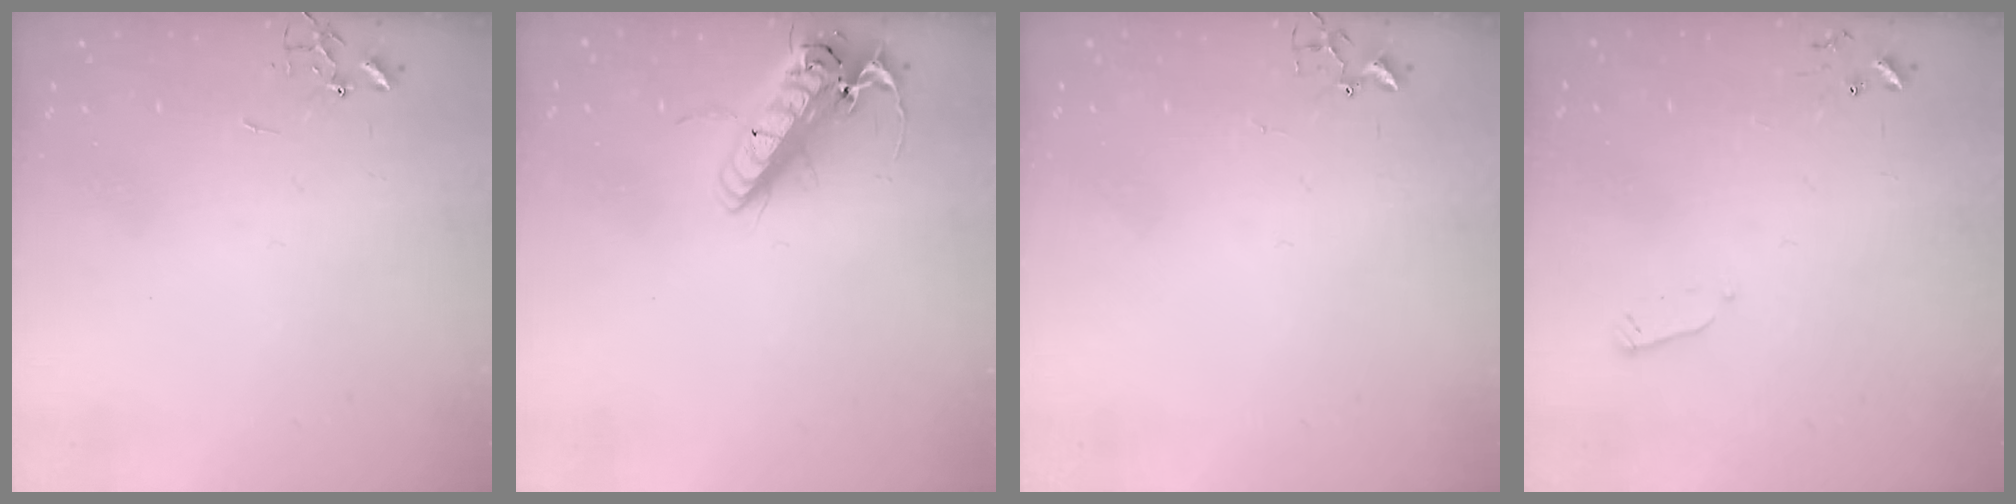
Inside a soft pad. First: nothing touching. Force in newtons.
{"total": 18.3, "press": 18.0, "slide": 3.3}
{"total": 3.0, "press": 2.9, "slide": 0.4}
{"total": 2.4, "press": 2.4, "slide": 0.4}